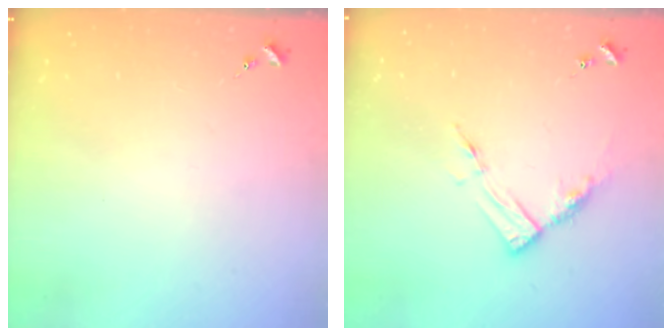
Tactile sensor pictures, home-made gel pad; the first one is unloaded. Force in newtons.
{"total": 8.8, "press": 8.8, "slide": 0.6}